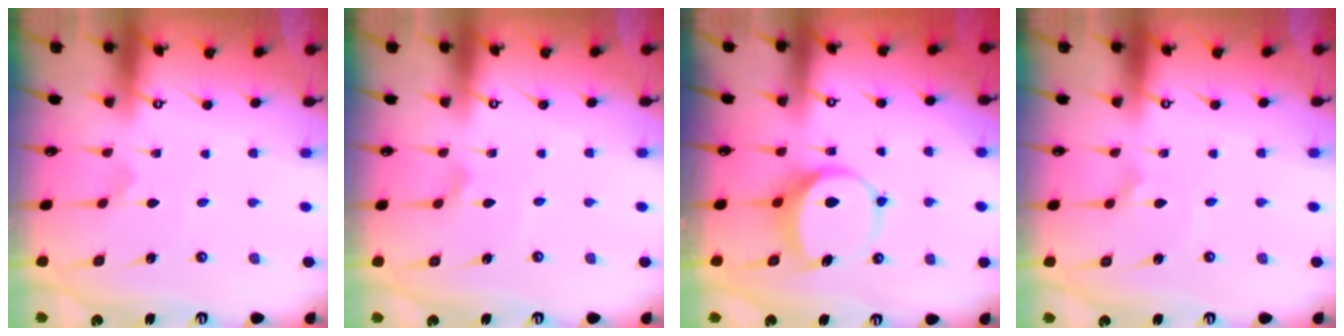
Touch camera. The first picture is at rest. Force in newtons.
{"total": 2.3, "press": 2.3, "slide": 0.2}
{"total": 7.4, "press": 7.3, "slide": 0.9}
{"total": 1.8, "press": 1.8, "slide": 0.1}